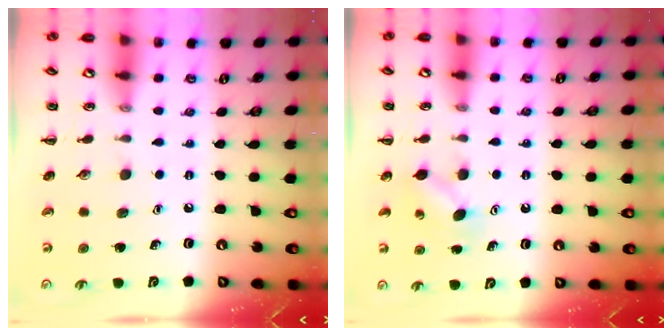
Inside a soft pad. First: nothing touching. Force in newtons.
{"total": 4.2, "press": 4.1, "slide": 0.9}